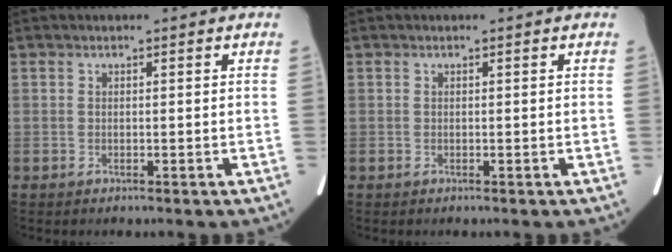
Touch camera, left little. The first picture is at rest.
{"total": 0.0}